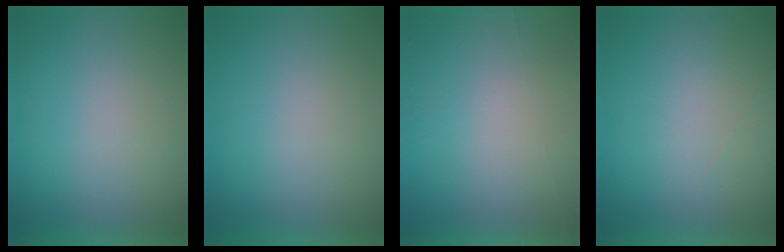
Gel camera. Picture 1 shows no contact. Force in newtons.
{"total": 0.0}
{"total": 4.5}
{"total": 1.0}